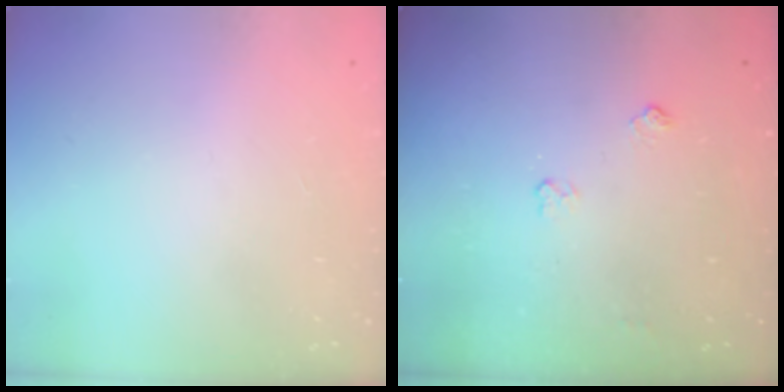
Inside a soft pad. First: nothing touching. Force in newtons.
{"total": 5.3, "press": 5.3, "slide": 0.8}